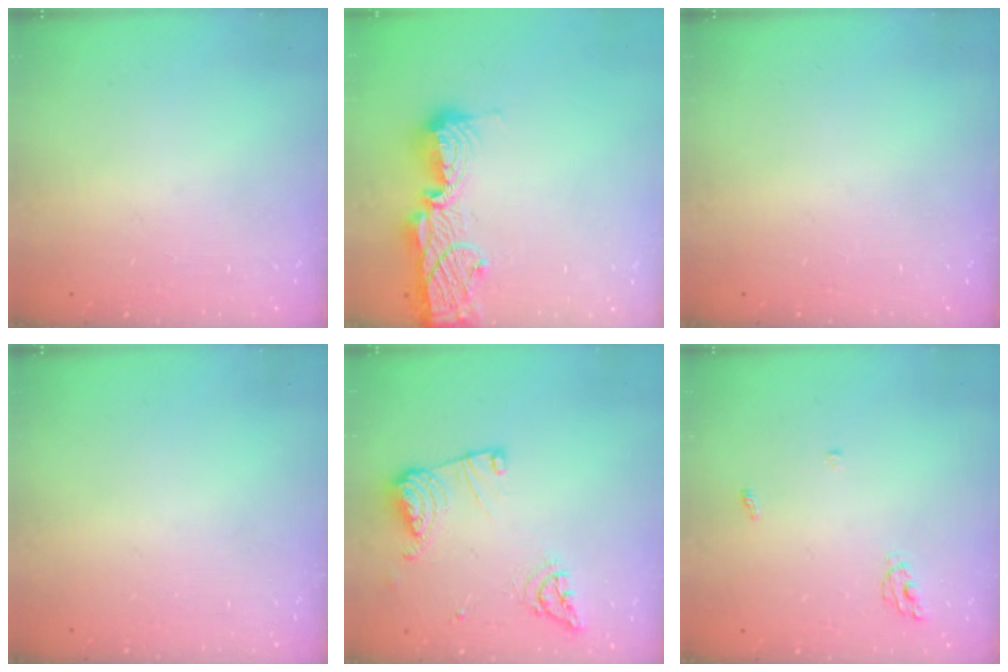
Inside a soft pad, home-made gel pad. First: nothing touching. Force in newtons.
{"total": 13.6, "press": 13.5, "slide": 1.0}
{"total": 0.0}
{"total": 0.0}
{"total": 12.6, "press": 12.5, "slide": 1.5}
{"total": 4.6, "press": 4.6, "slide": 0.5}